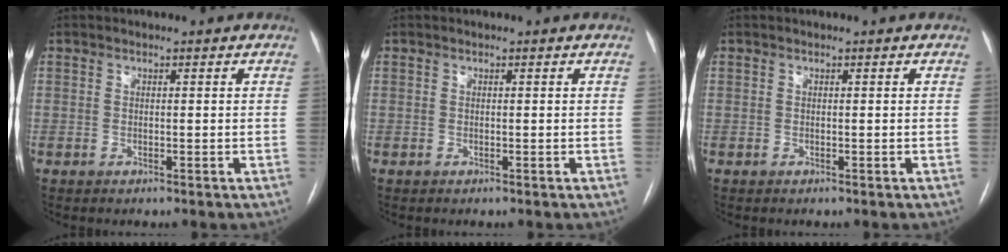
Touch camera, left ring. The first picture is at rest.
{"total": 0.0}
{"total": 0.0}